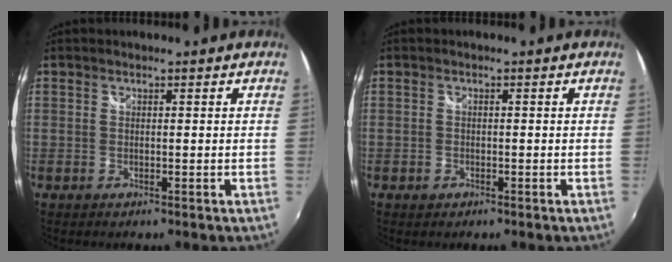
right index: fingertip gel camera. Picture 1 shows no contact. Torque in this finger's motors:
{"motor_torque": [0.19, -0.16, 0.10, 0.01]}